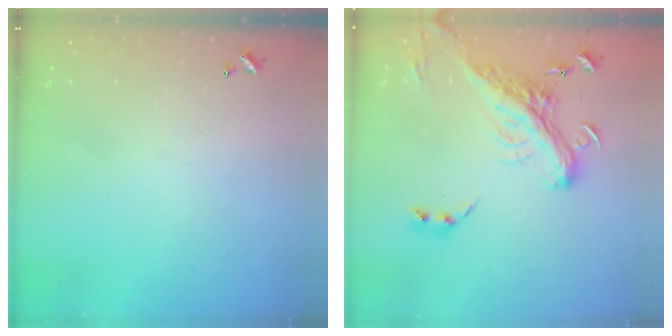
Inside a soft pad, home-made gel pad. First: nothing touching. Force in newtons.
{"total": 7.9, "press": 7.6, "slide": 2.2}